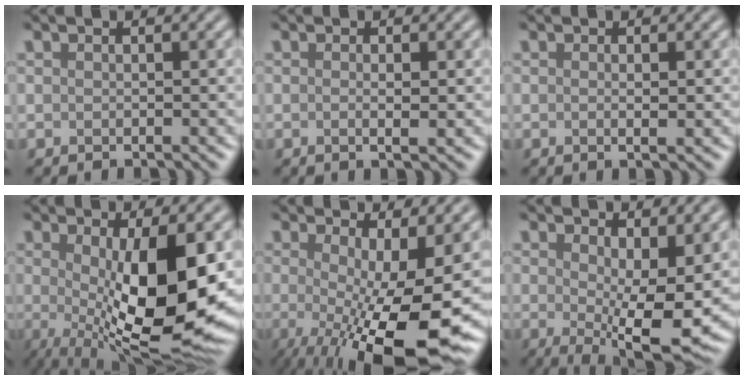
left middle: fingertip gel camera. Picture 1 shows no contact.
{"total": 1.3, "force": [-0.1, 0.3, 1.3], "torque": [-0.021, -0.001, 0.001]}
{"total": 0.9, "force": [0.0, 0.1, 0.9], "torque": [-0.016, 0.001, 0.002]}
{"total": 12.4, "force": [-0.5, 3.6, 11.8], "torque": [-0.179, -0.014, -0.001]}
{"total": 12.1, "force": [-2.2, 3.2, 11.5], "torque": [-0.160, -0.010, -0.023]}
{"total": 8.6, "force": [0.4, 2.4, 8.3], "torque": [-0.120, -0.015, 0.015]}